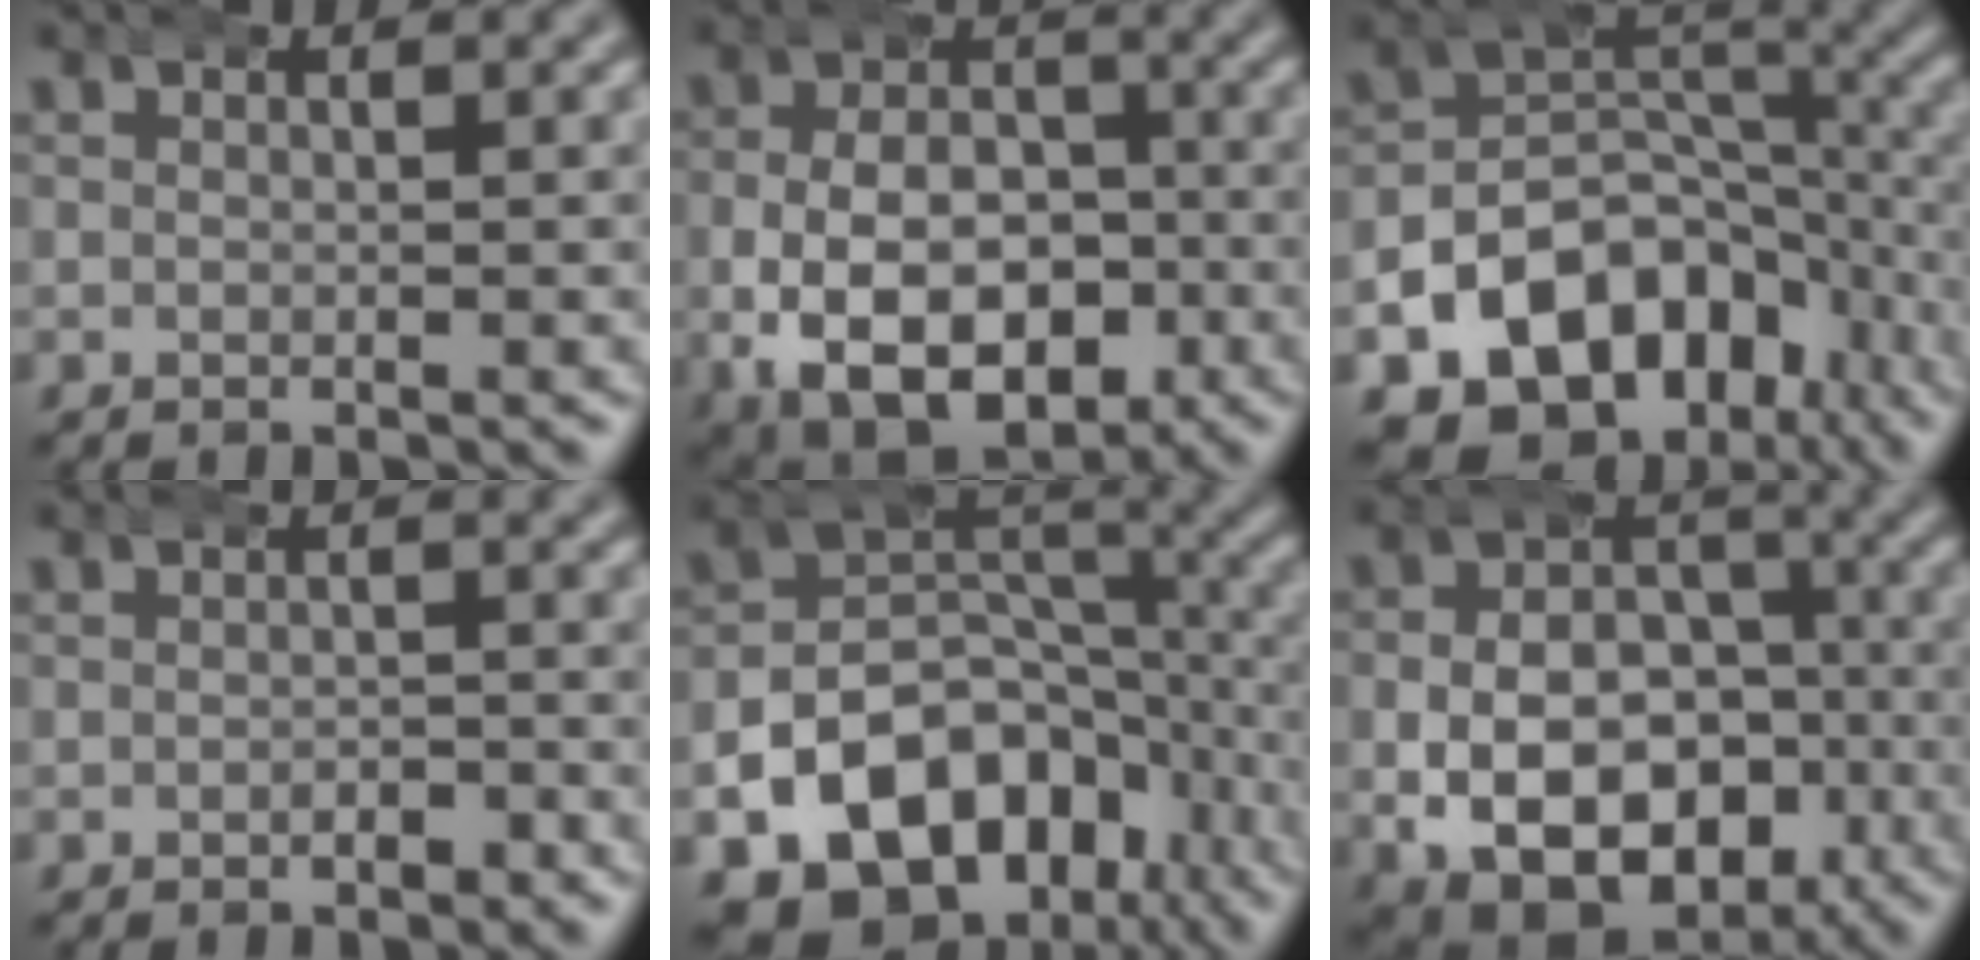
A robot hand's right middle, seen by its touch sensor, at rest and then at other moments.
{"total": 13.0, "force": [-4.3, 9.4, 7.9], "torque": [-0.152, -0.053, -0.047]}
{"total": 19.0, "force": [-8.1, 14.7, 9.0], "torque": [-0.167, -0.060, -0.120]}
{"total": 1.0, "force": [-0.7, 0.6, 0.4], "torque": [-0.003, -0.001, -0.012]}
{"total": 21.1, "force": [-9.0, 16.8, 9.2], "torque": [-0.186, -0.060, -0.141]}
{"total": 14.3, "force": [-4.3, 11.2, 7.8], "torque": [-0.141, -0.045, -0.055]}